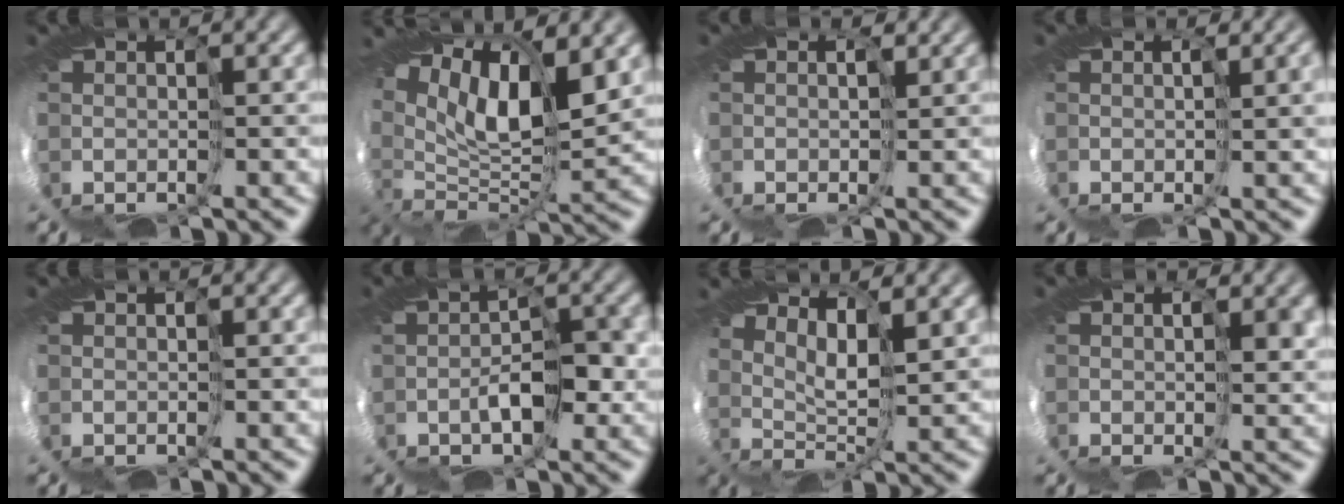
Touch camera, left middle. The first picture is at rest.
{"total": 6.1, "force": [5.5, -0.1, 2.5], "torque": [-0.049, -0.004, 0.094]}
{"total": 1.0, "force": [0.7, 0.3, 0.6], "torque": [-0.021, 0.009, 0.004]}
{"total": 4.2, "force": [0.7, 1.8, 3.7], "torque": [-0.070, 0.004, 0.018]}
{"total": 0.0}
{"total": 1.2, "force": [-0.2, -0.8, 0.9], "torque": [-0.025, 0.004, -0.010]}
{"total": 3.8, "force": [2.7, -2.3, -1.3], "torque": [0.008, -0.001, 0.045]}
{"total": 3.5, "force": [1.4, 1.9, 2.6], "torque": [-0.053, 0.006, 0.023]}